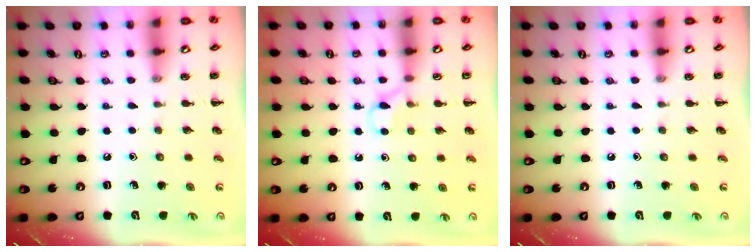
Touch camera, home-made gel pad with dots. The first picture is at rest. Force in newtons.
{"total": 5.4, "press": 5.1, "slide": 1.5}
{"total": 0.0}